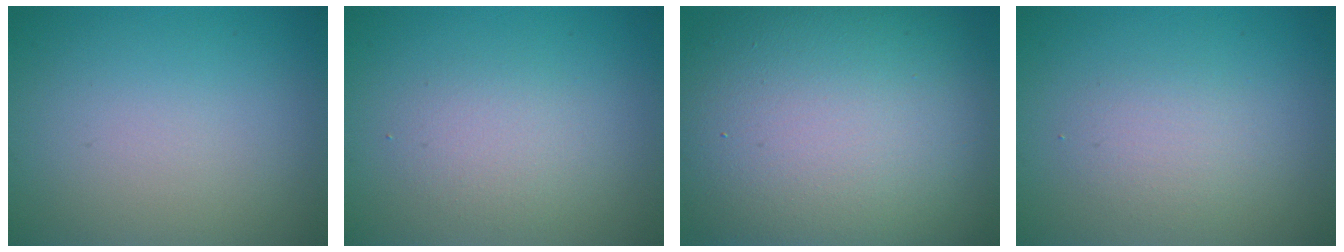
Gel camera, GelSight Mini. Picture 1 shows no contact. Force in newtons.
{"total": 2.0, "press": 2.0, "slide": 0.1}
{"total": 17.1, "press": 17.0, "slide": 1.4}
{"total": 1.9, "press": 1.9, "slide": 0.0}